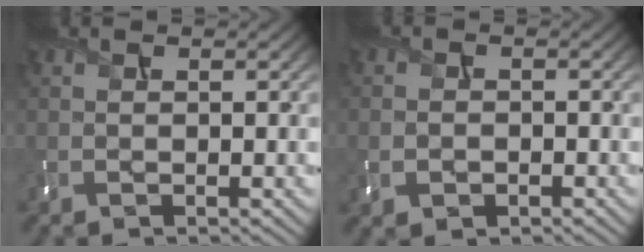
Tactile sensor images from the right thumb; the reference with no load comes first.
{"total": 2.0, "force": [-1.1, 1.4, 1.0], "torque": [-0.021, -0.007, -0.019]}